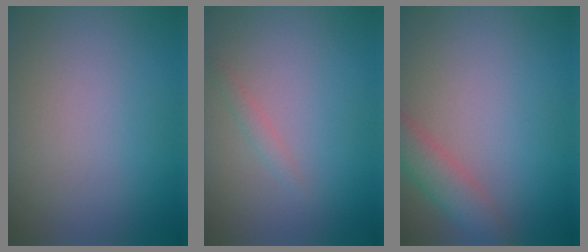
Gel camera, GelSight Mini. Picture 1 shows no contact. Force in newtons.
{"total": 0.8, "press": 0.8, "slide": 0.0}
{"total": 3.4, "press": 3.4, "slide": 0.1}